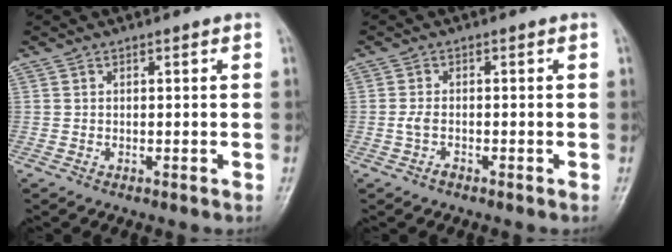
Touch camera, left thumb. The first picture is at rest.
{"total": 1.7, "force": [-0.9, 0.8, 1.2], "torque": [-0.031, 0.007, -0.019]}